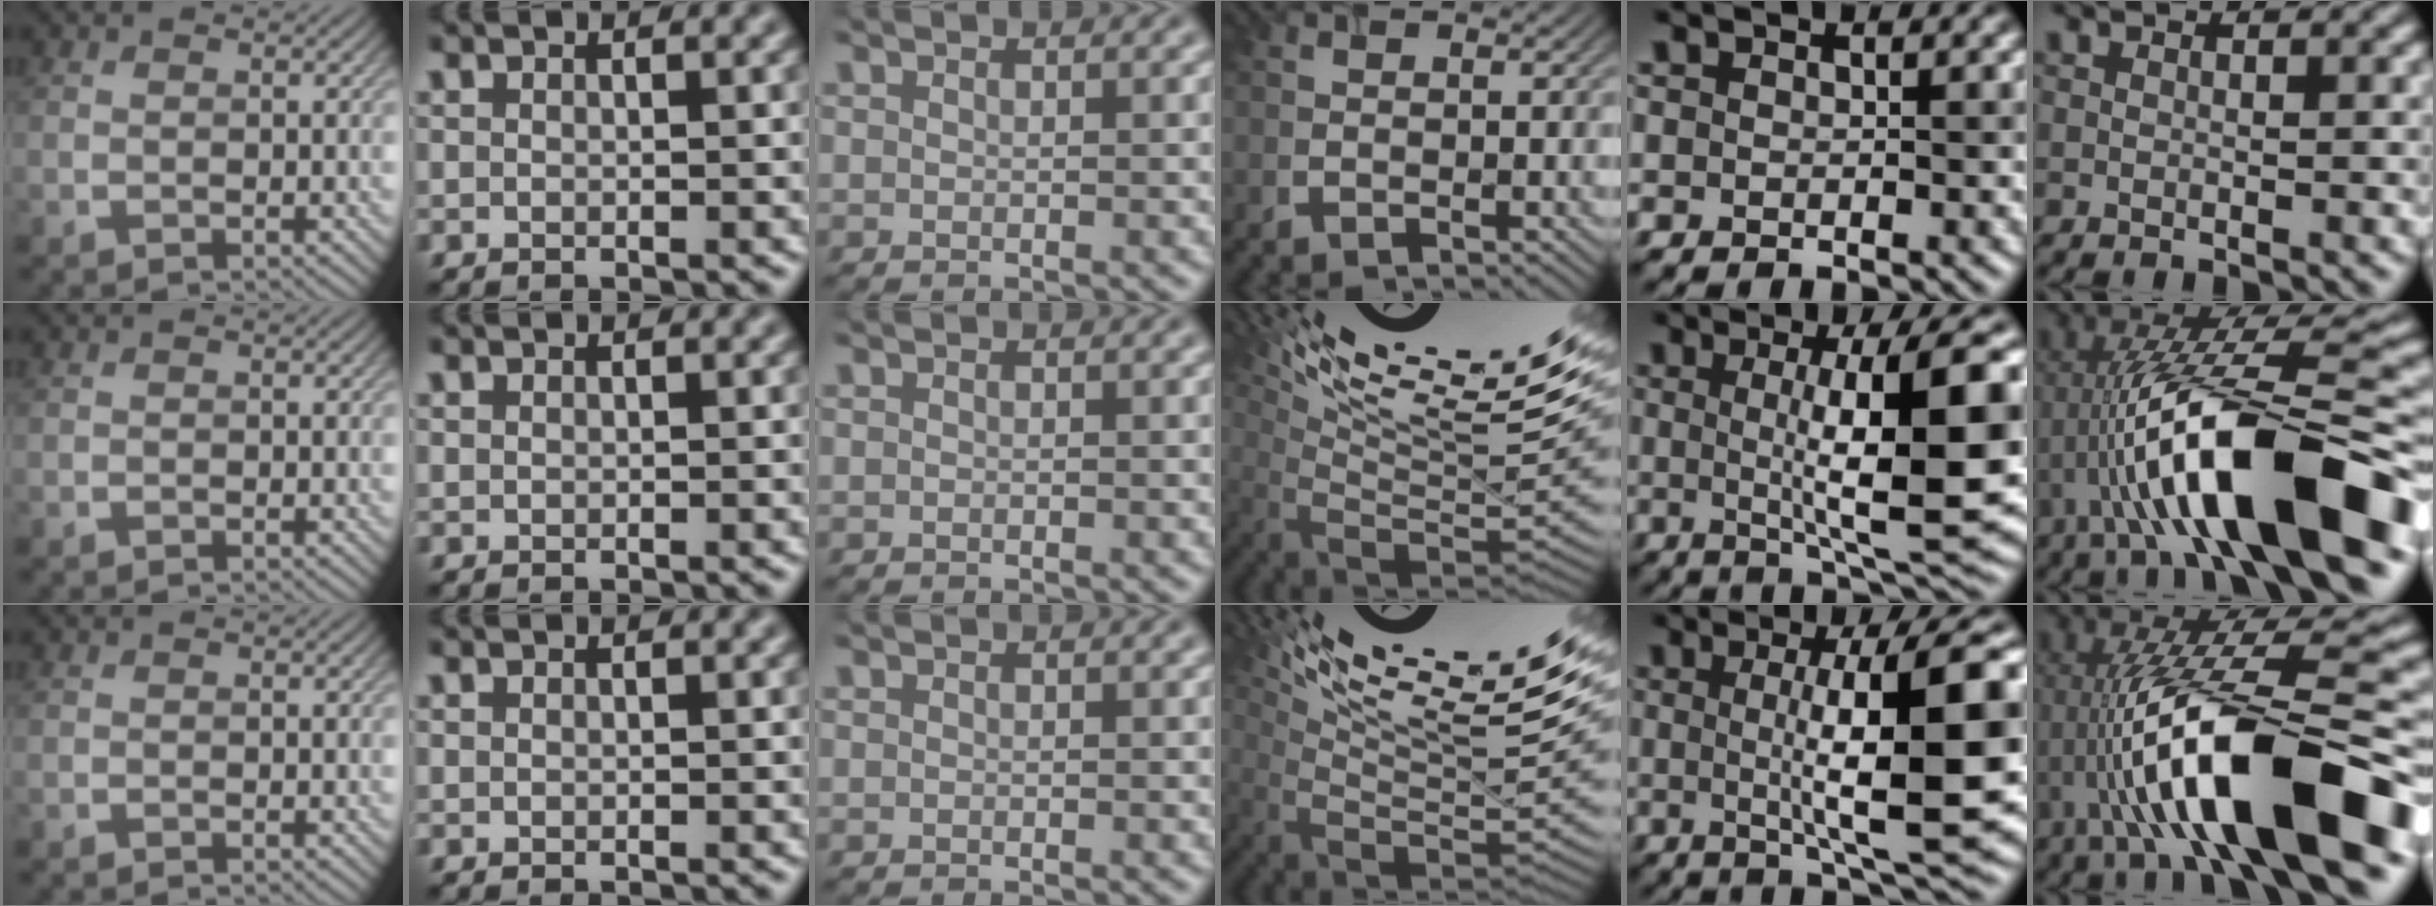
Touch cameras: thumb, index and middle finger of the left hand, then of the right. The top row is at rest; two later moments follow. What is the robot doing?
{"motion": "screw", "object": "timer"}